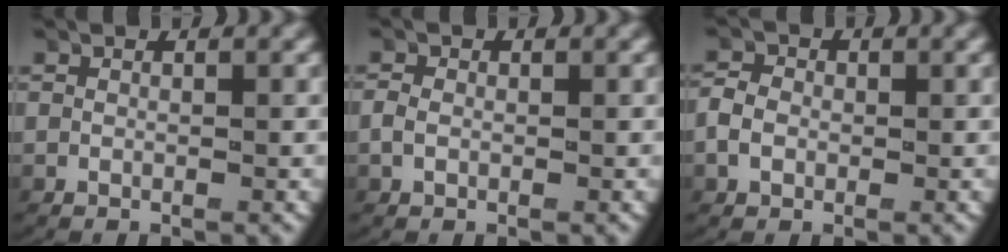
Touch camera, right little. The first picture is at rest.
{"total": 1.0, "force": [-0.2, 0.8, 0.6], "torque": [-0.017, 0.002, -0.004]}
{"total": 2.0, "force": [-0.3, 1.7, 0.9], "torque": [-0.025, 0.003, -0.009]}